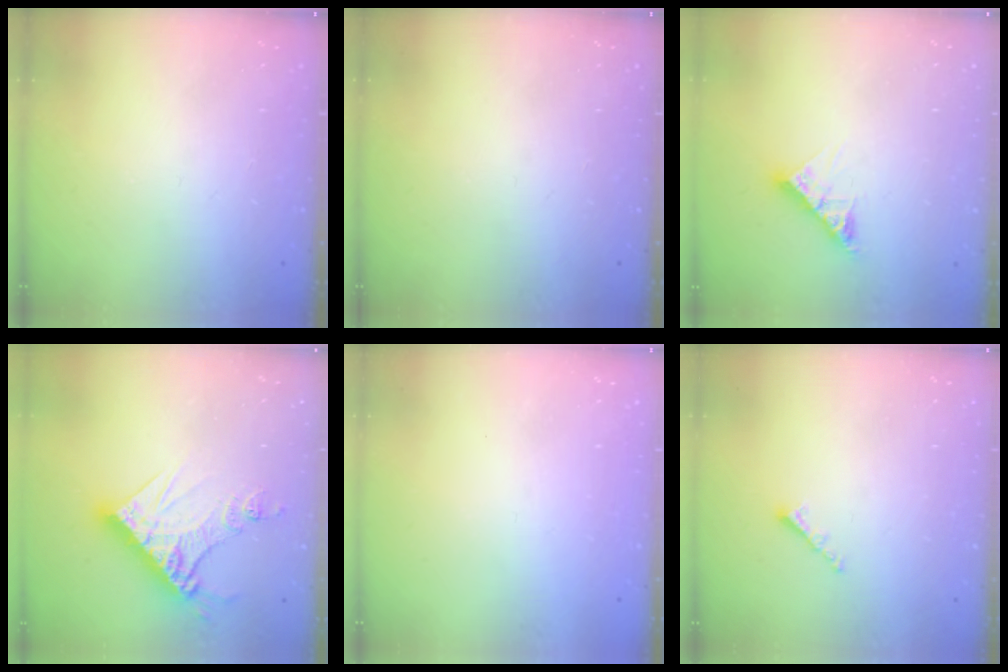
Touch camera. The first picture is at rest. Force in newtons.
{"total": 0.0}
{"total": 9.6, "press": 9.5, "slide": 0.9}
{"total": 14.5, "press": 14.4, "slide": 1.8}
{"total": 0.9, "press": 0.8, "slide": 0.3}
{"total": 1.0, "press": 0.9, "slide": 0.4}